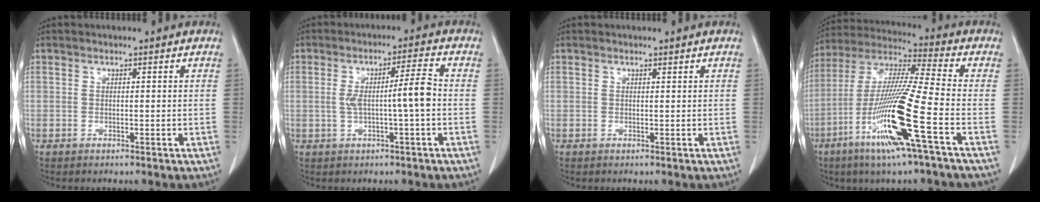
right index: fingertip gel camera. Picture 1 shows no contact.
{"total": 6.1, "force": [-0.5, -0.1, 6.0], "torque": [-0.104, 0.013, -0.006]}
{"total": 0.0}
{"total": 17.5, "force": [-6.8, -0.8, 16.1], "torque": [-0.335, -0.027, -0.136]}